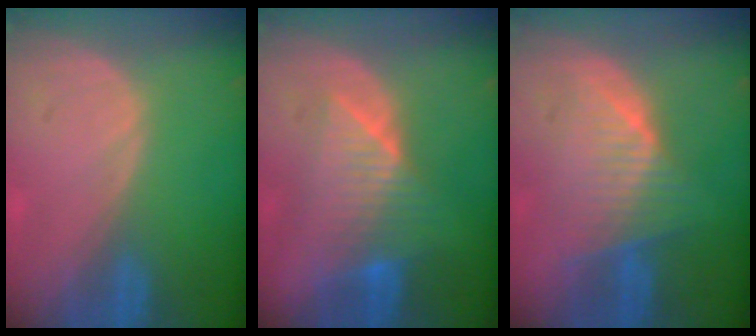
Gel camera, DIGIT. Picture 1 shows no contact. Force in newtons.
{"total": 7.3, "press": 7.2, "slide": 1.5}
{"total": 7.4, "press": 6.7, "slide": 3.2}